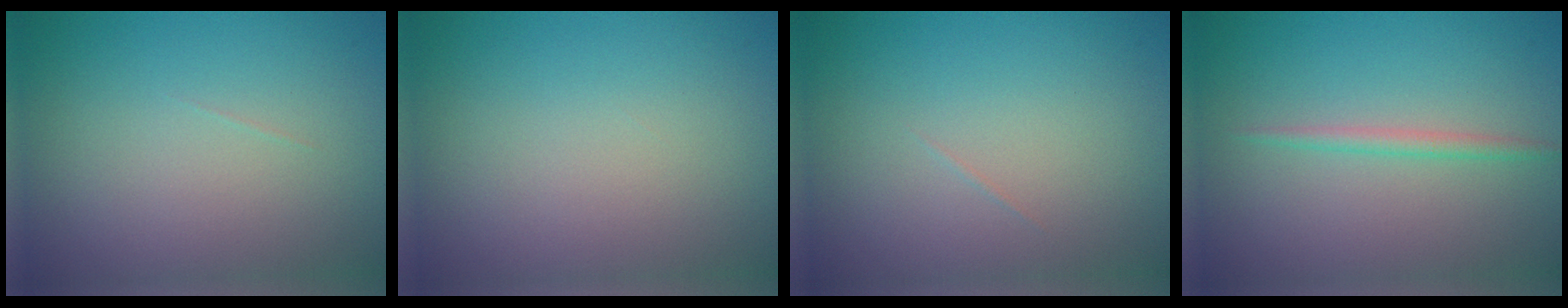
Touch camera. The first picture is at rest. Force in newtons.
{"total": 0.0}
{"total": 0.0}
{"total": 1.2, "press": 1.2, "slide": 0.1}